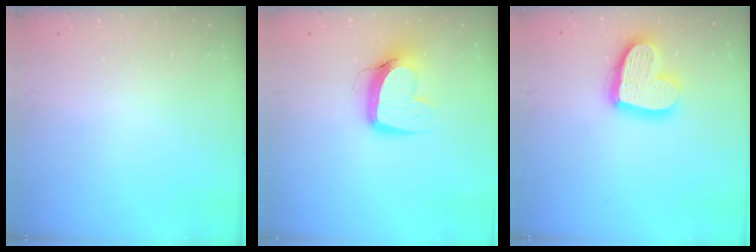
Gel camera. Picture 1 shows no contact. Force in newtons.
{"total": 11.6, "press": 11.5, "slide": 1.3}
{"total": 18.3, "press": 18.3, "slide": 1.6}